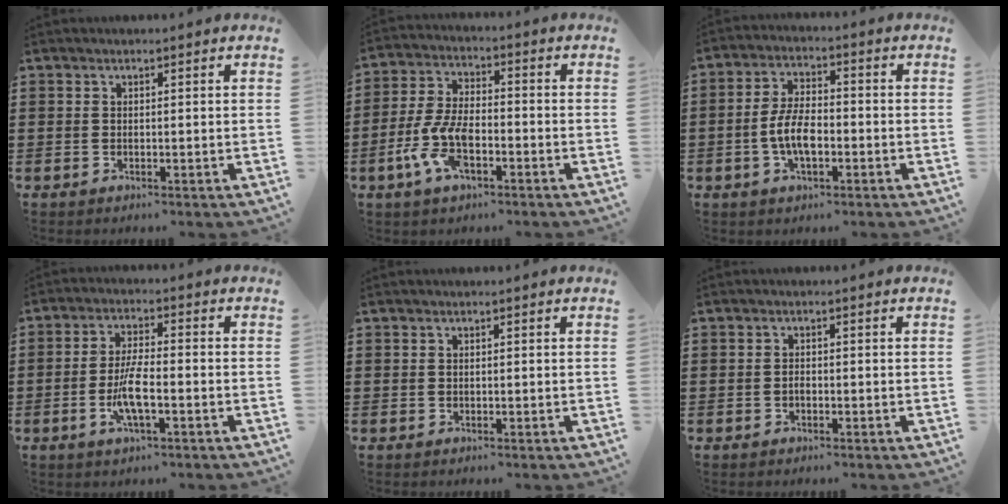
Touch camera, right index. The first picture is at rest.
{"total": 8.6, "force": [-3.4, 4.2, 6.7], "torque": [-0.160, -0.001, -0.069]}
{"total": 6.5, "force": [-1.7, 2.9, 5.6], "torque": [-0.133, -0.007, -0.037]}
{"total": 6.0, "force": [-1.9, 1.4, 5.5], "torque": [-0.119, -0.008, -0.040]}
{"total": 0.0}
{"total": 0.9, "force": [-0.5, 0.3, 0.7], "torque": [-0.017, -0.007, -0.007]}